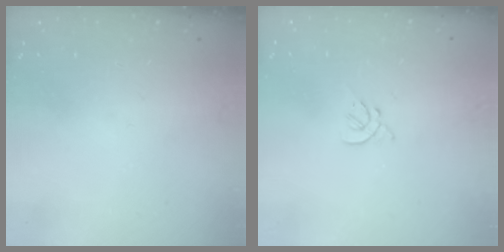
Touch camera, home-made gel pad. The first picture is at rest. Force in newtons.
{"total": 2.0, "press": 1.9, "slide": 0.5}